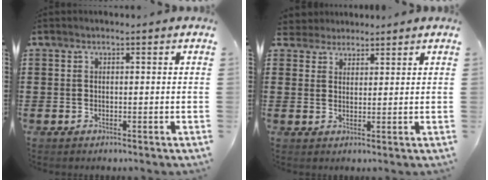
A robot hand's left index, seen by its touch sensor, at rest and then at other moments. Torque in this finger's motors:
{"motor_torque": [0.13, -0.09, -0.04, -0.01]}